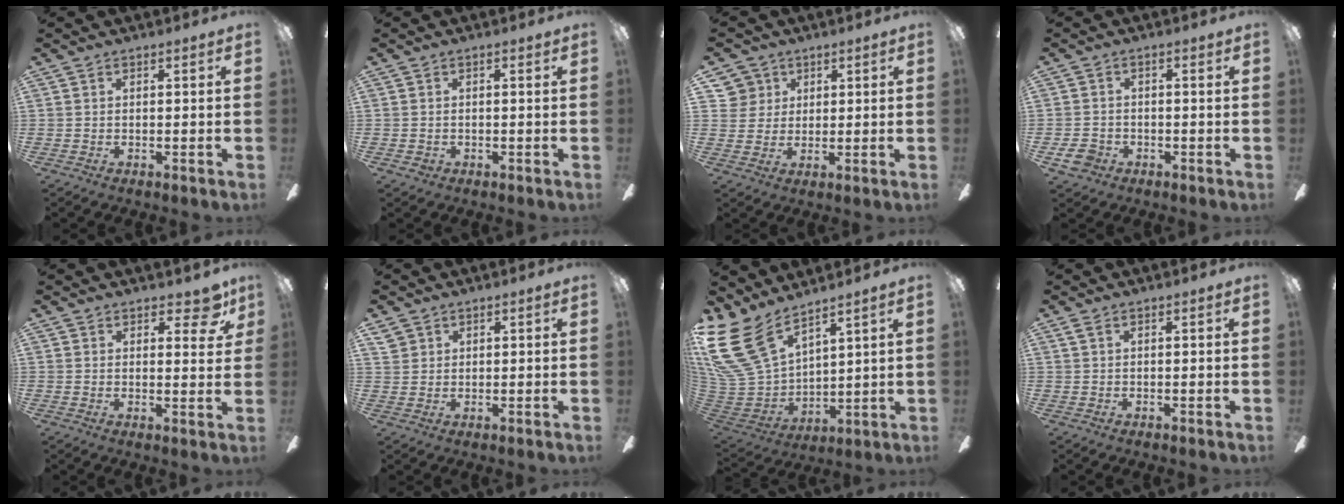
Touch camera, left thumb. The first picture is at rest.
{"total": 0.8, "force": [-0.3, 0.8, 0.1], "torque": [-0.002, 0.005, -0.008]}
{"total": 6.0, "force": [3.3, 5.0, -0.1], "torque": [-0.004, -0.010, 0.061]}
{"total": 4.3, "force": [-2.2, 3.2, 1.8], "torque": [-0.037, 0.012, -0.040]}
{"total": 6.4, "force": [4.4, 3.0, 3.5], "torque": [-0.030, -0.023, 0.073]}
{"total": 2.8, "force": [1.8, 2.1, 0.5], "torque": [-0.008, -0.001, 0.035]}
{"total": 19.5, "force": [12.3, 10.7, 10.7], "torque": [-0.277, -0.073, 0.227]}
{"total": 1.1, "force": [0.4, 0.4, 1.0], "torque": [-0.020, 0.003, 0.006]}